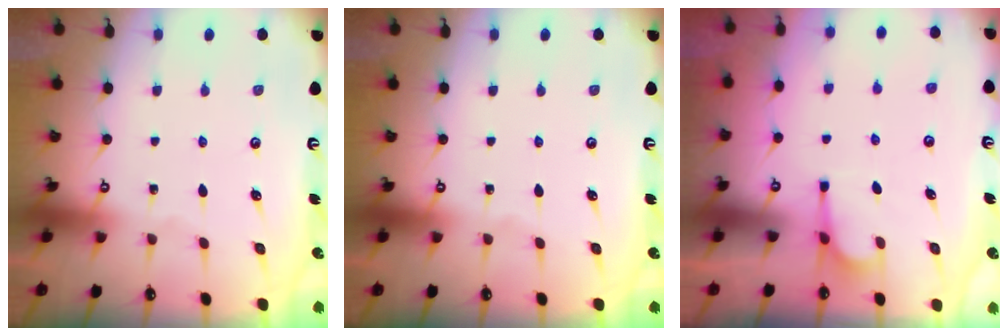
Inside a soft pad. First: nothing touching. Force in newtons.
{"total": 0.0}
{"total": 1.0, "press": 0.3, "slide": 1.0}